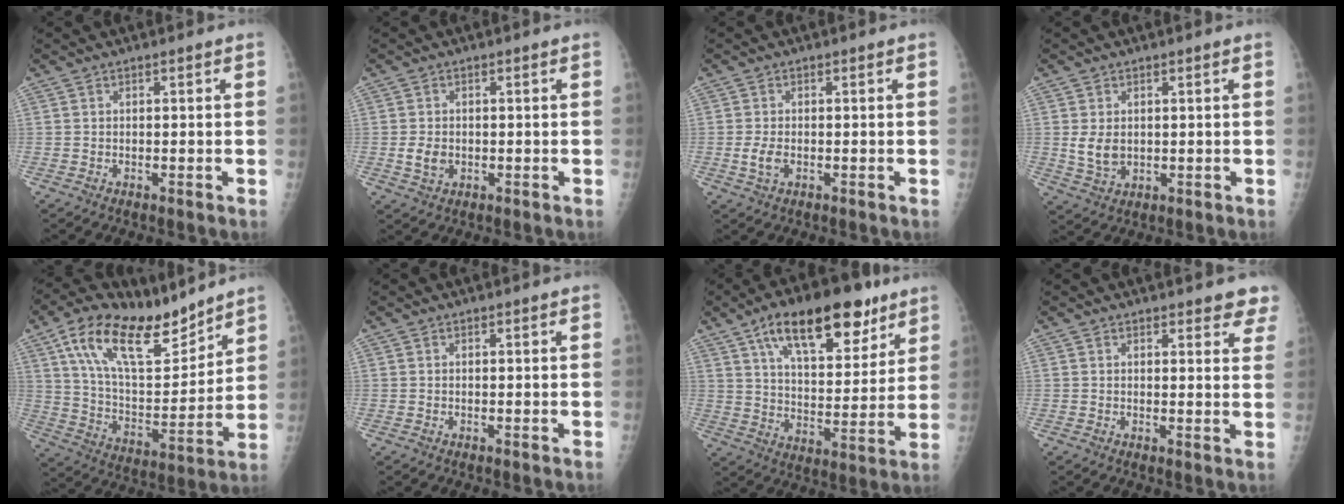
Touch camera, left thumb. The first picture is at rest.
{"total": 3.2, "force": [-0.4, 2.5, 2.0], "torque": [-0.030, 0.000, -0.003]}
{"total": 2.8, "force": [-0.6, 1.6, 2.2], "torque": [-0.045, -0.003, -0.010]}
{"total": 4.5, "force": [0.5, 3.2, 3.0], "torque": [-0.043, -0.011, 0.021]}
{"total": 20.8, "force": [13.4, 8.8, 13.2], "torque": [-0.191, -0.055, 0.243]}
{"total": 0.0}
{"total": 20.5, "force": [12.0, 9.1, 14.0], "torque": [-0.176, -0.037, 0.195]}
{"total": 5.7, "force": [4.9, 1.9, 2.2], "torque": [0.014, -0.021, 0.043]}